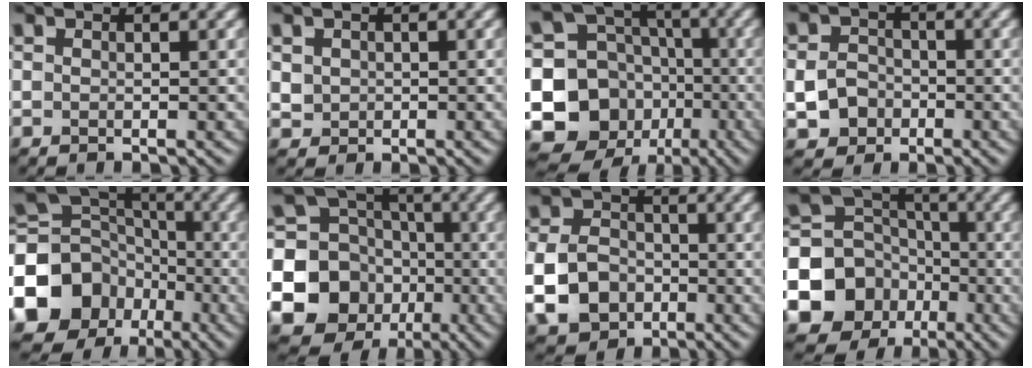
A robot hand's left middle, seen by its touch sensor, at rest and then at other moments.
{"total": 1.9, "force": [0.4, 1.7, 0.6], "torque": [-0.021, 0.000, 0.018]}
{"total": 14.1, "force": [-4.2, 12.3, 5.3], "torque": [-0.129, -0.011, -0.087]}
{"total": 3.6, "force": [-1.3, 3.0, 1.4], "torque": [-0.020, -0.001, -0.027]}
{"total": 14.2, "force": [-5.7, 11.7, 5.6], "torque": [-0.143, -0.017, -0.117]}
{"total": 16.6, "force": [-4.6, 15.2, 5.0], "torque": [-0.132, -0.032, -0.095]}
{"total": 6.4, "force": [-2.2, 5.1, 3.2], "torque": [-0.074, -0.006, -0.051]}
{"total": 14.2, "force": [-5.3, 12.5, 4.3], "torque": [-0.114, -0.033, -0.108]}